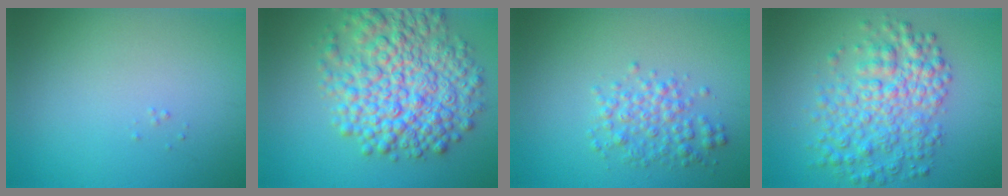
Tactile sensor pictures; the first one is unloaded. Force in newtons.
{"total": 9.1, "press": 9.1, "slide": 0.3}
{"total": 2.9, "press": 2.9, "slide": 0.0}
{"total": 5.9, "press": 5.9, "slide": 0.1}